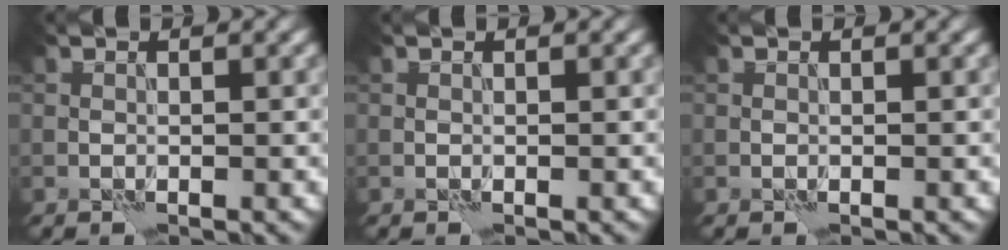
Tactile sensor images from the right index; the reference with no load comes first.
{"total": 0.0}
{"total": 0.0}